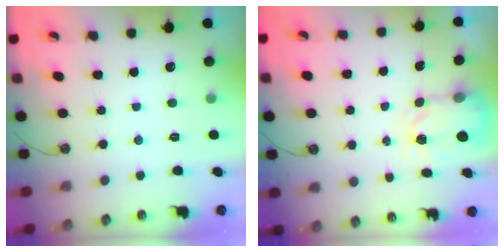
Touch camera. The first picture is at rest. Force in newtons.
{"total": 3.6, "press": 3.6, "slide": 0.6}